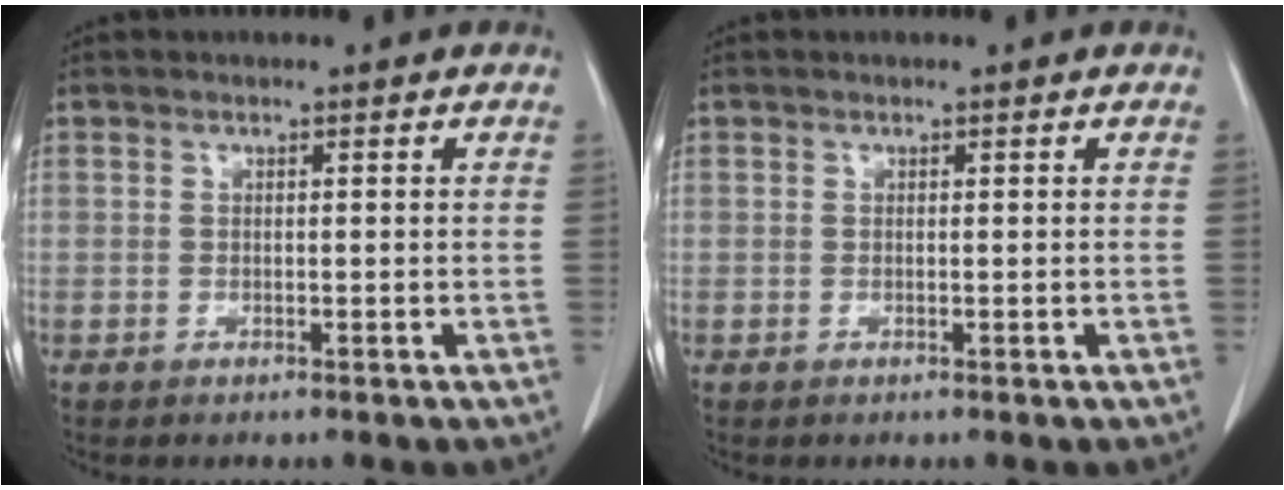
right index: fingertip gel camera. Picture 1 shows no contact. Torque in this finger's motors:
{"motor_torque": [0.00, 0.05, -0.03, 0.01]}